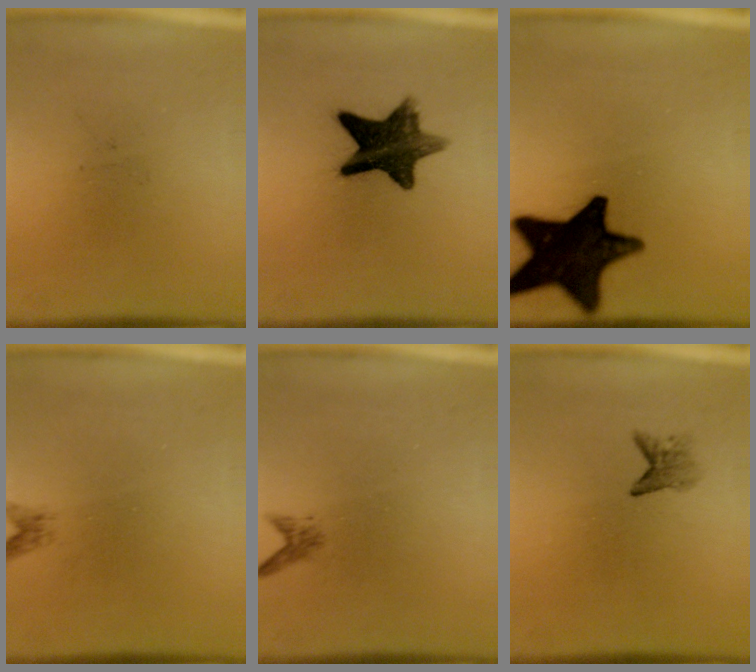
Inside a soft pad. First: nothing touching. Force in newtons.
{"total": 11.8}
{"total": 17.5}
{"total": 1.1}
{"total": 1.1}
{"total": 1.8}